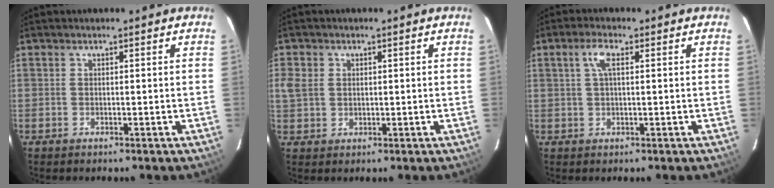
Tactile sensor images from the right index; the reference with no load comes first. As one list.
[{"total": 4.2, "force": [0.9, 3.6, 2.1], "torque": [-0.044, 0.006, 0.021]}, {"total": 3.4, "force": [1.0, 1.1, 3.1], "torque": [-0.063, 0.009, 0.020]}]